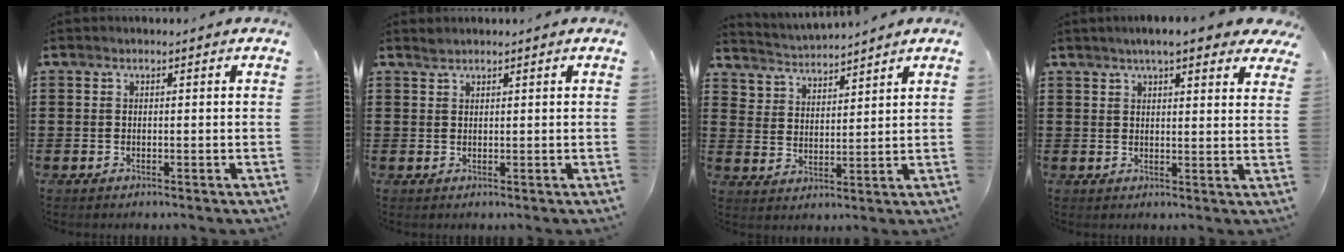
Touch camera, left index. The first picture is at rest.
{"total": 0.8, "force": [0.8, 0.1, 0.2], "torque": [-0.006, -0.001, 0.016]}
{"total": 3.8, "force": [3.7, 0.2, -0.6], "torque": [-0.008, -0.025, 0.065]}
{"total": 5.6, "force": [4.5, 0.7, 3.2], "torque": [-0.068, -0.005, 0.078]}